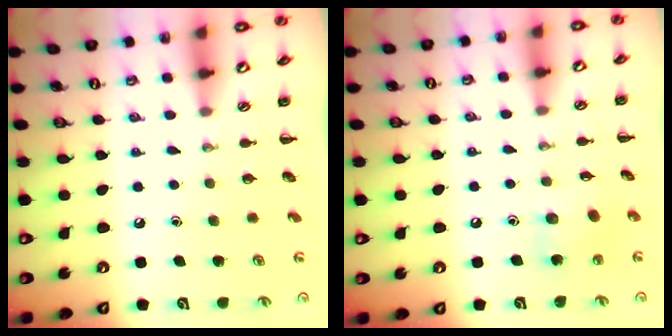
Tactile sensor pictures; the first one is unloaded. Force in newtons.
{"total": 8.2, "press": 8.1, "slide": 1.7}